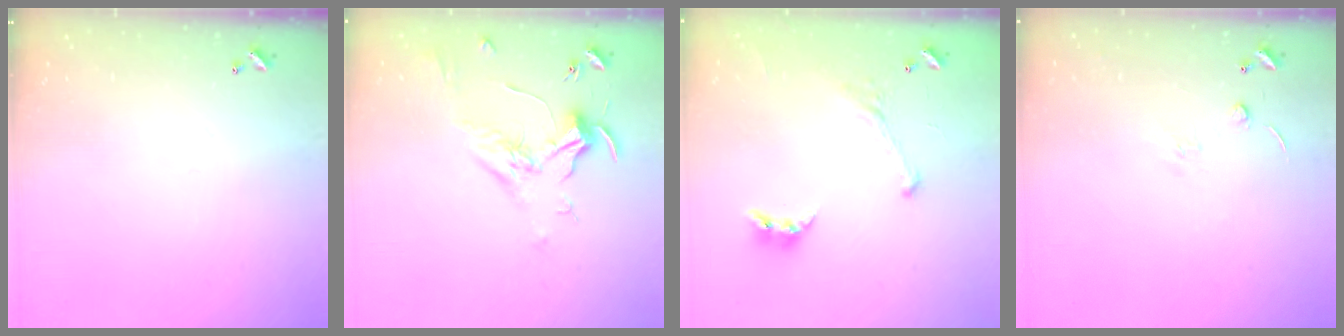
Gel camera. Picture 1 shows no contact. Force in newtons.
{"total": 1.9, "press": 1.7, "slide": 0.8}
{"total": 2.0, "press": 2.0, "slide": 0.4}
{"total": 1.3, "press": 1.2, "slide": 0.5}